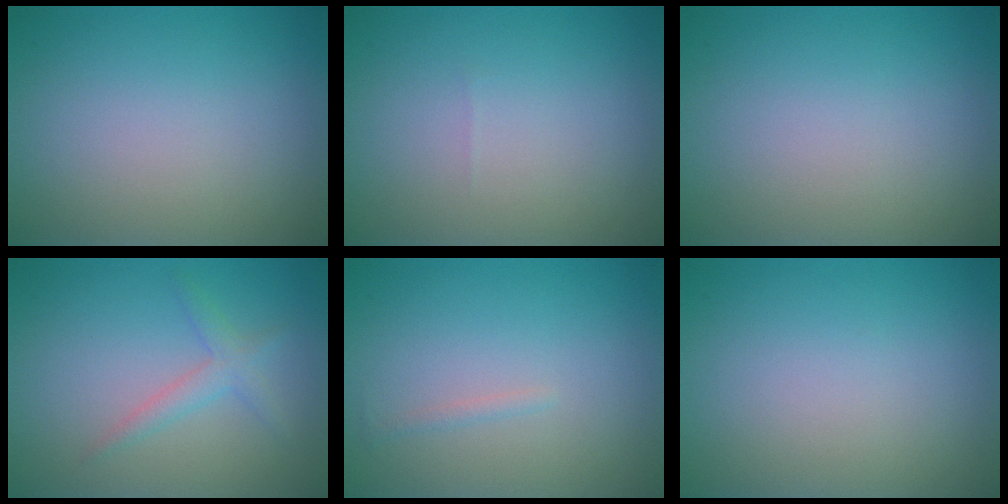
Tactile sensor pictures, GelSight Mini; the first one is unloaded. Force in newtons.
{"total": 0.0}
{"total": 0.0}
{"total": 1.9, "press": 1.9, "slide": 0.1}
{"total": 0.6, "press": 0.6, "slide": 0.0}
{"total": 0.0}